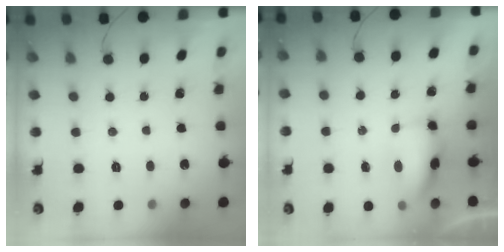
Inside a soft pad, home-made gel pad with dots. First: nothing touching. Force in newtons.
{"total": 6.5, "press": 6.4, "slide": 0.9}